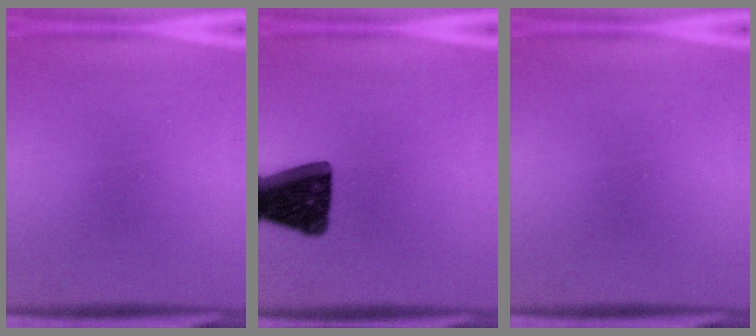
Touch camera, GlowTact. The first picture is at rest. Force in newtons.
{"total": 16.9}
{"total": 0.0}